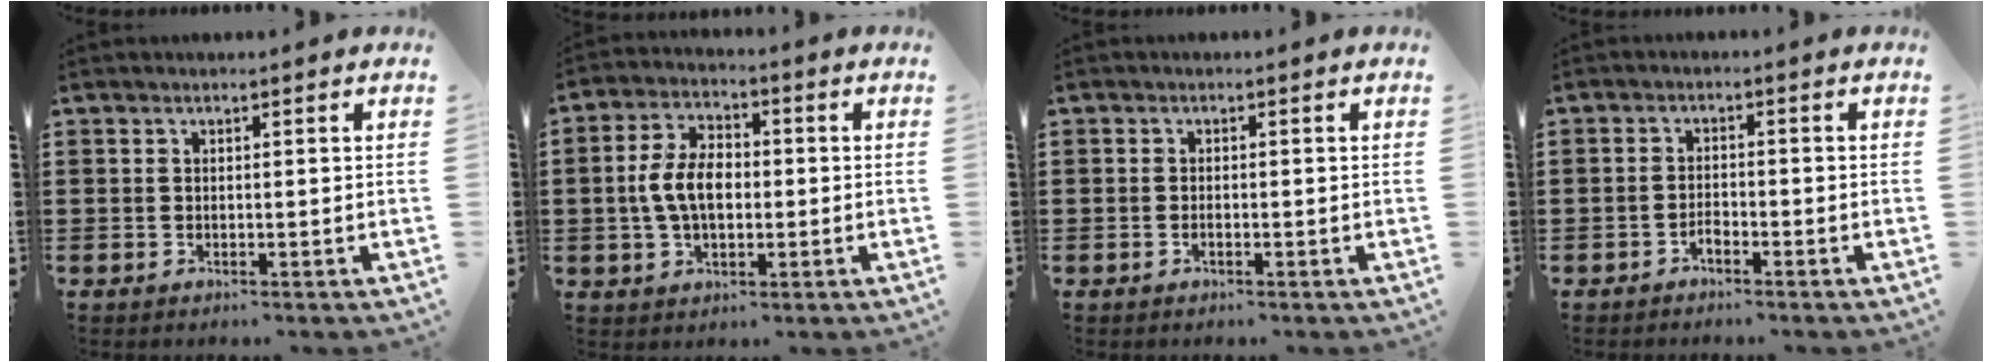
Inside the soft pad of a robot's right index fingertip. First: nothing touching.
{"total": 7.4, "force": [-0.4, 4.5, 5.9], "torque": [-0.140, 0.005, -0.015]}
{"total": 0.6, "force": [-0.3, 0.1, 0.4], "torque": [-0.009, -0.004, -0.005]}
{"total": 1.6, "force": [-1.4, 0.6, 0.6], "torque": [-0.016, 0.001, -0.027]}